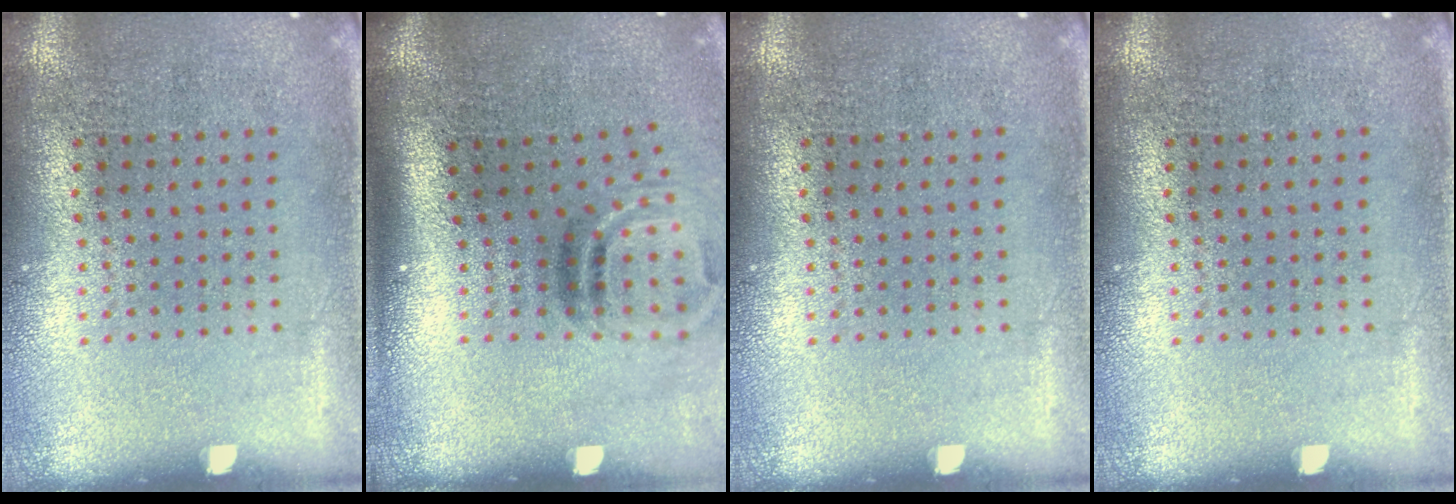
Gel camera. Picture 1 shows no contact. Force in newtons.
{"total": 2.0, "press": 1.3, "slide": 1.6}
{"total": 0.0}
{"total": 0.0}